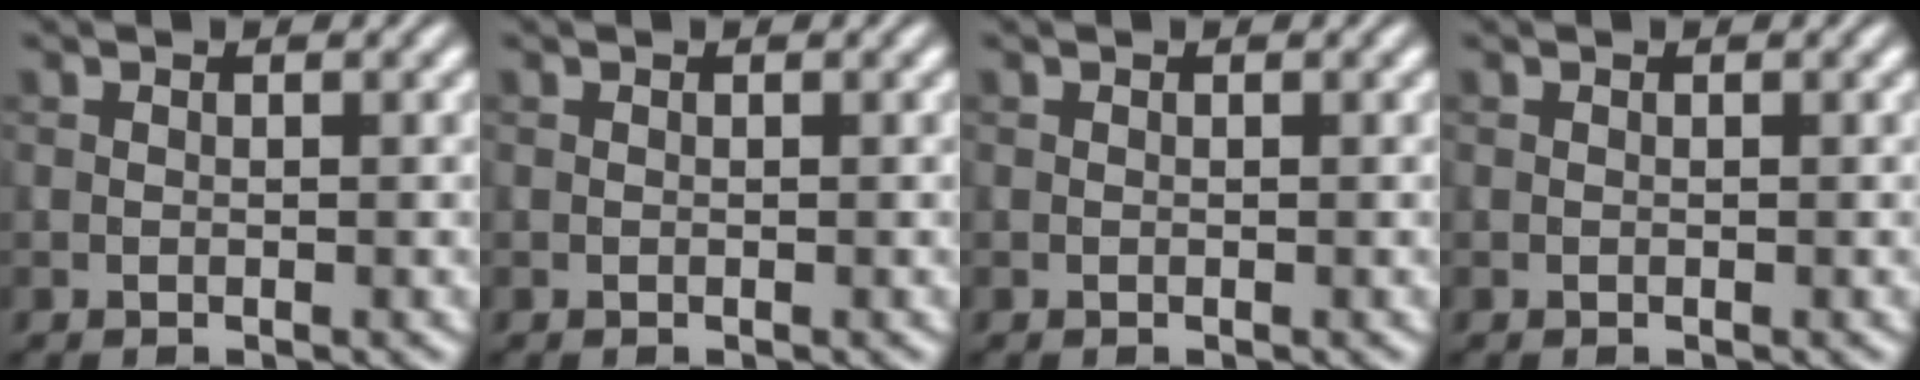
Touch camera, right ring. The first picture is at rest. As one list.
[{"total": 0.0}, {"total": 0.0}, {"total": 0.0}]